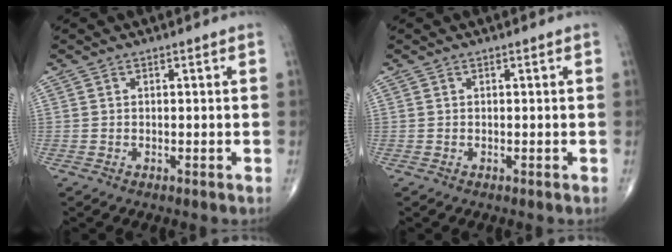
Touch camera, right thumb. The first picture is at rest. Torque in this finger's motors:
{"motor_torque": [0.07, 0.06, -0.12, -0.10, 0.00]}